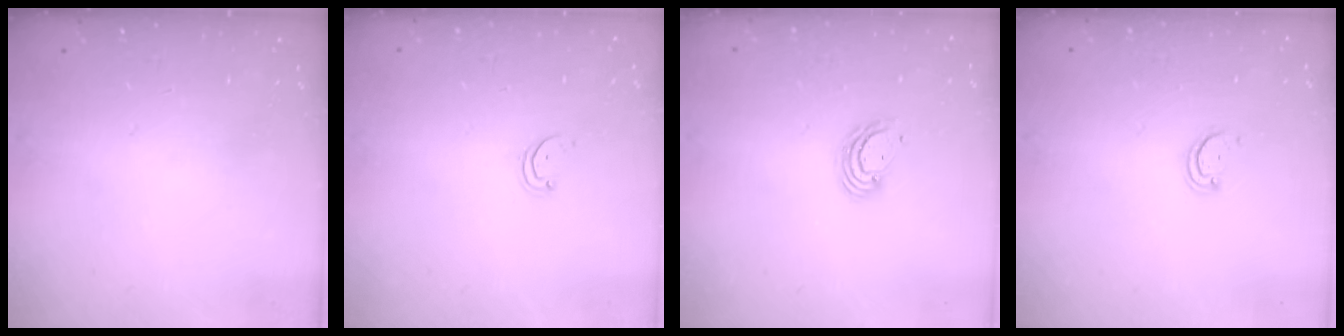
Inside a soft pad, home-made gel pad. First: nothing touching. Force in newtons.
{"total": 1.5, "press": 1.5, "slide": 0.1}
{"total": 4.6, "press": 4.6, "slide": 0.2}
{"total": 2.2, "press": 2.2, "slide": 0.2}